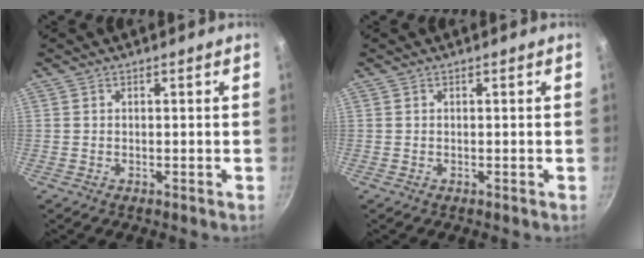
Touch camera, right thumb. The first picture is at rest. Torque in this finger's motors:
{"motor_torque": [-0.34, 0.09, -0.06, -0.18, 0.02]}